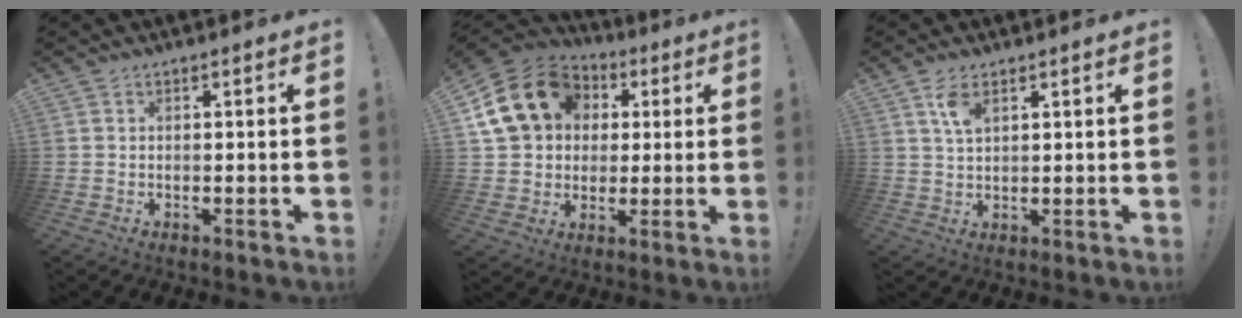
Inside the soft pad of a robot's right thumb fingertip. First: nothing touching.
{"total": 19.0, "force": [5.8, 15.3, 9.6], "torque": [-0.158, -0.008, 0.126]}
{"total": 4.5, "force": [2.3, 2.0, 3.3], "torque": [-0.063, -0.006, 0.040]}